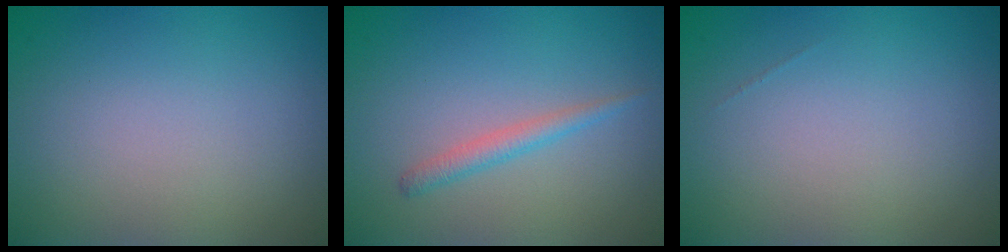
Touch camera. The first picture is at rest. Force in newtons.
{"total": 1.5, "press": 1.5, "slide": 0.0}
{"total": 0.0}